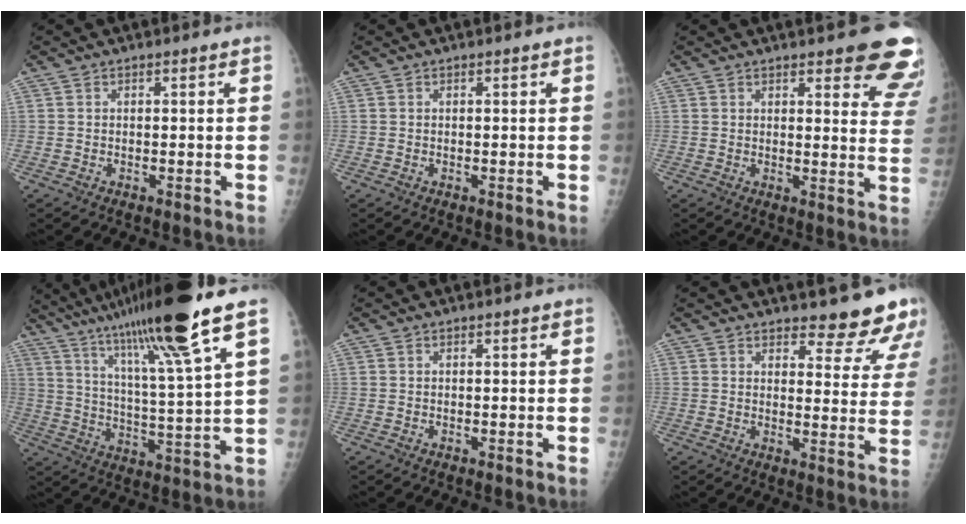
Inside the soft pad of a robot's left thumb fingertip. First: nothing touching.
{"total": 0.0}
{"total": 12.3, "force": [9.4, 3.4, 7.2], "torque": [-0.042, -0.051, 0.090]}
{"total": 20.0, "force": [12.7, 0.5, 15.5], "torque": [-0.253, -0.048, 0.214]}
{"total": 0.0}
{"total": 10.8, "force": [10.0, 2.8, 2.9], "torque": [0.003, -0.080, 0.109]}